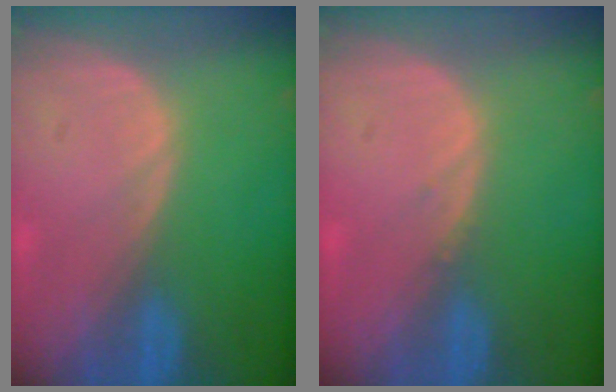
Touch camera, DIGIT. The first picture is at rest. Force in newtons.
{"total": 0.5, "press": 0.5, "slide": 0.2}